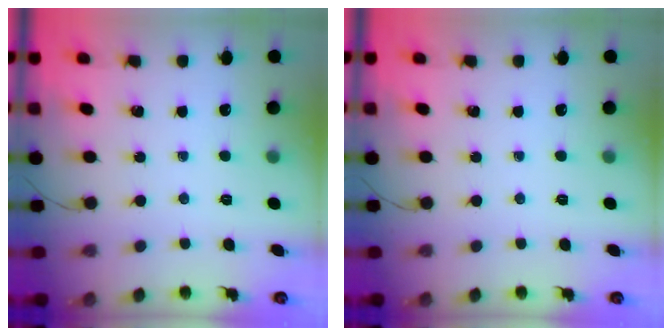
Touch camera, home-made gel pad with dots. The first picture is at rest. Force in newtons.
{"total": 0.0}